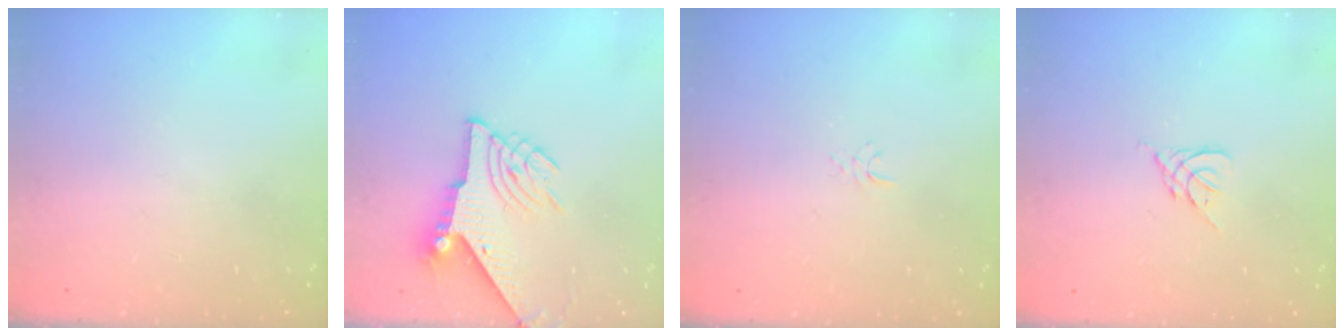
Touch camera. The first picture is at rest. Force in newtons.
{"total": 7.4, "press": 7.3, "slide": 0.9}
{"total": 2.9, "press": 2.9, "slide": 0.3}
{"total": 2.6, "press": 2.5, "slide": 0.7}